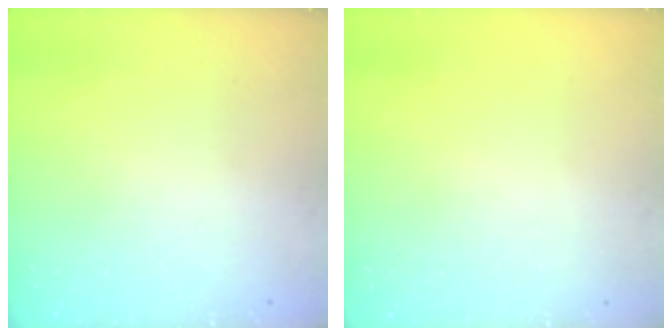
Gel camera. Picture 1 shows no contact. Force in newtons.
{"total": 0.0}